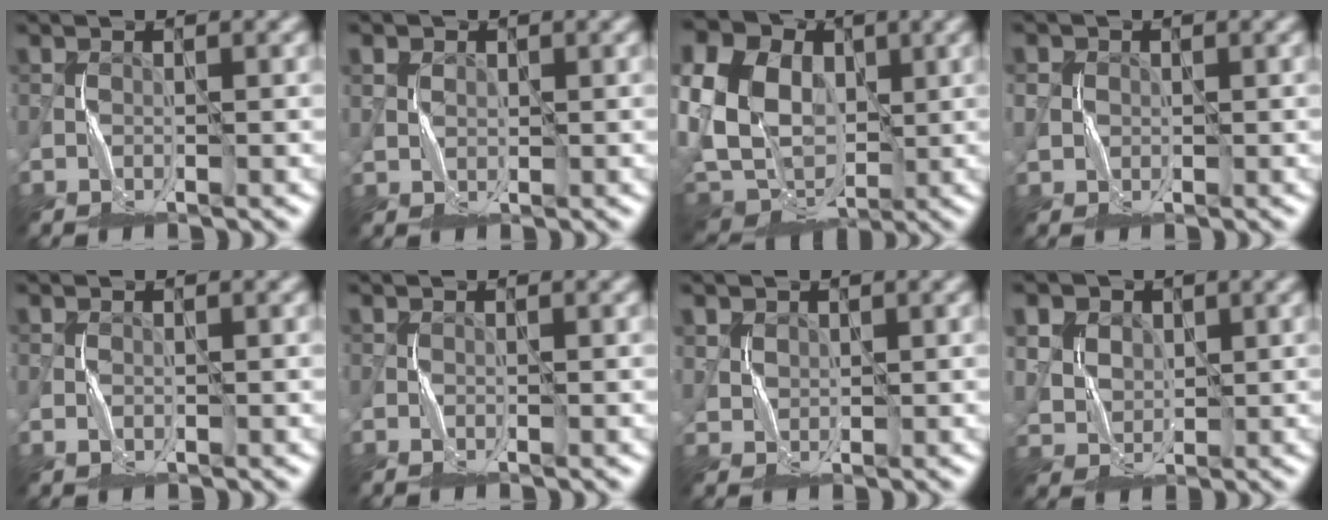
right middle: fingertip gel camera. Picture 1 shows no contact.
{"total": 2.3, "force": [1.3, 1.6, 0.9], "torque": [-0.030, 0.000, 0.034]}
{"total": 16.0, "force": [3.1, 12.3, 9.6], "torque": [-0.229, 0.023, 0.040]}
{"total": 1.8, "force": [0.2, 1.7, 0.5], "torque": [-0.013, 0.002, 0.003]}
{"total": 0.6, "force": [-0.1, 0.5, 0.4], "torque": [-0.007, 0.001, -0.003]}
{"total": 0.0}
{"total": 1.9, "force": [1.4, 1.3, 0.4], "torque": [-0.015, -0.007, 0.040]}
{"total": 9.5, "force": [4.9, 6.8, 4.4], "torque": [-0.102, 0.024, 0.075]}